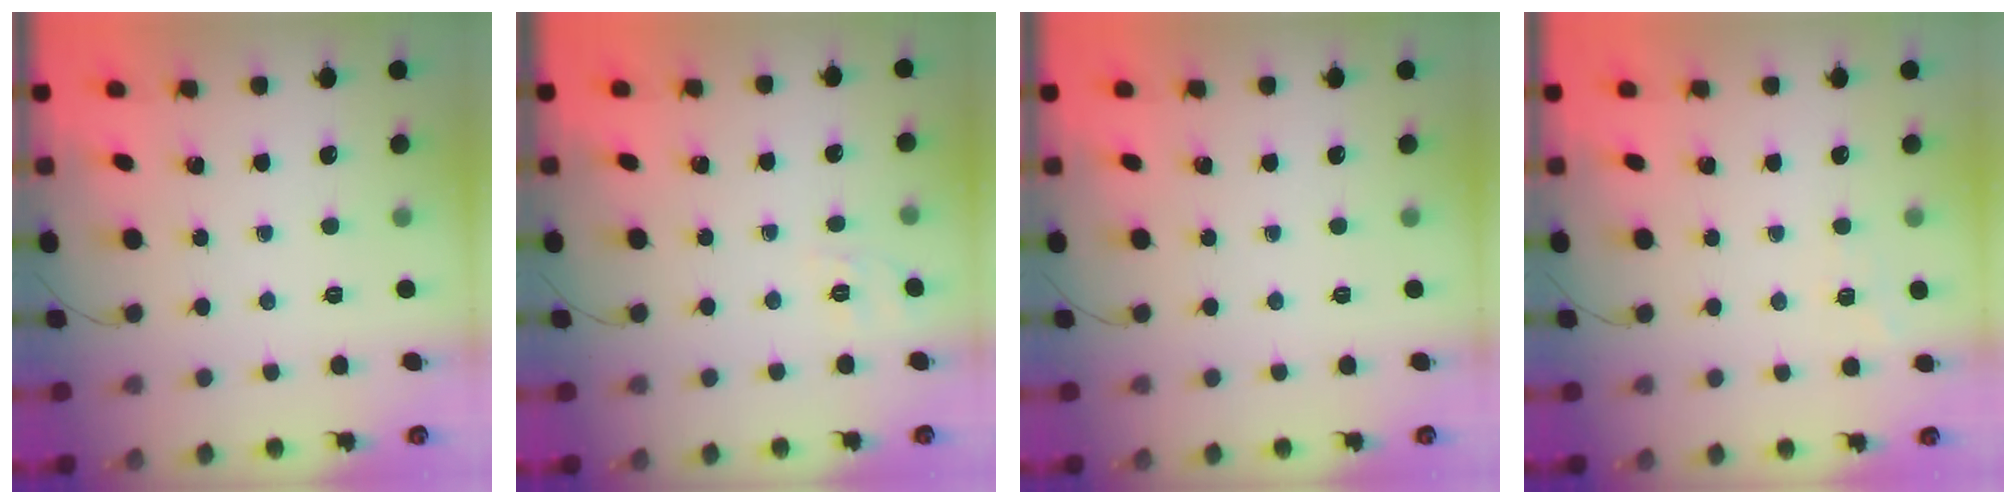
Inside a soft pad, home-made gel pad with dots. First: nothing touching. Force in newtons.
{"total": 1.8, "press": 0.0, "slide": 1.8}
{"total": 0.0}
{"total": 2.8, "press": 2.4, "slide": 1.6}